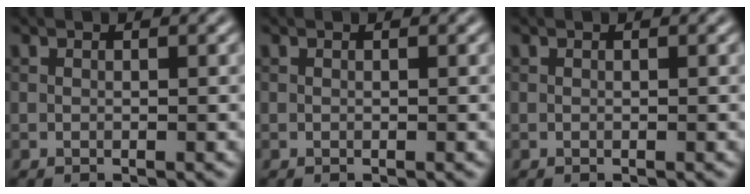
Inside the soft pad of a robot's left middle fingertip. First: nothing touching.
{"total": 0.0}
{"total": 0.0}